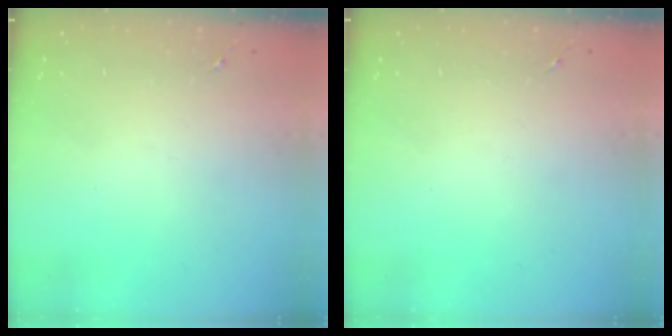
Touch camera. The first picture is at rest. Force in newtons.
{"total": 0.0}